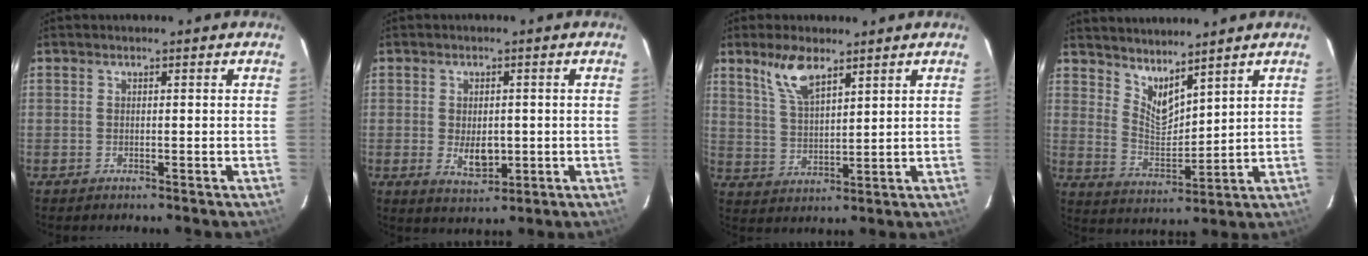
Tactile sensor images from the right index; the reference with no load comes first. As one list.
[{"total": 5.4, "force": [-0.7, 3.4, 4.2], "torque": [-0.072, -0.010, -0.004]}, {"total": 7.7, "force": [5.2, 2.8, 5.0], "torque": [-0.097, 0.006, 0.110]}, {"total": 7.2, "force": [6.0, 2.0, 3.5], "torque": [-0.060, -0.011, 0.118]}]